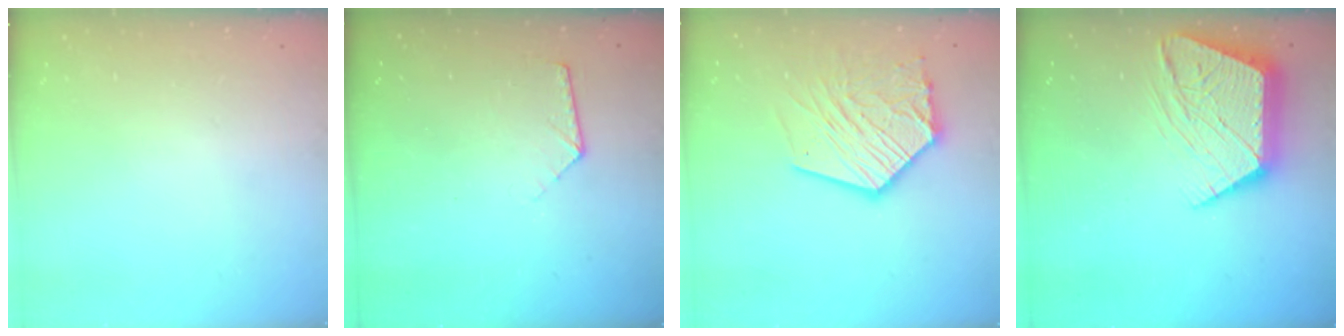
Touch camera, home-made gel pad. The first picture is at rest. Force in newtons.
{"total": 6.5, "press": 6.5, "slide": 0.5}
{"total": 17.6, "press": 17.5, "slide": 1.7}
{"total": 15.1, "press": 15.1, "slide": 0.8}